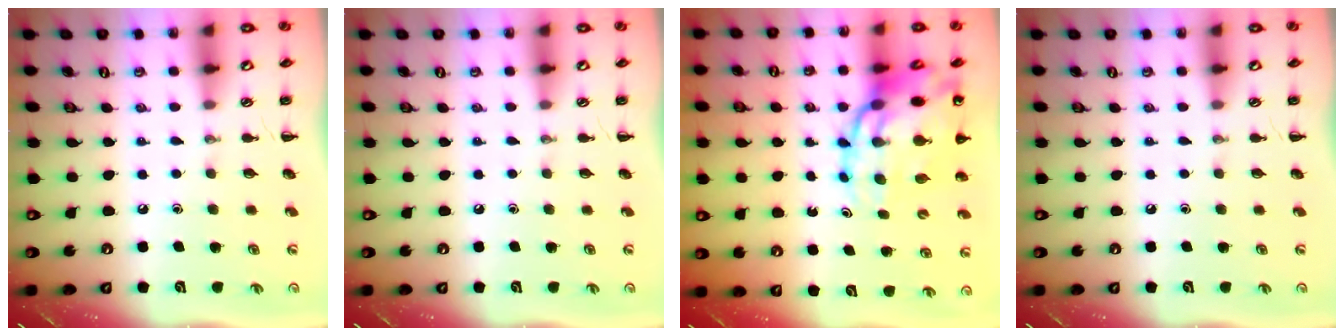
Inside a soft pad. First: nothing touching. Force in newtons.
{"total": 0.0}
{"total": 17.7, "press": 16.9, "slide": 5.1}
{"total": 0.0}